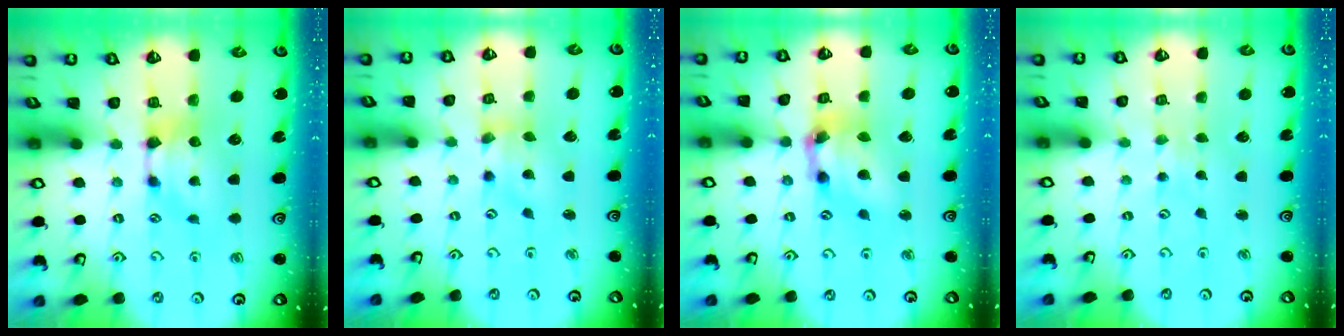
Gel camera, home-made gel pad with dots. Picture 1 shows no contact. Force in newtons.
{"total": 1.3, "press": 0.3, "slide": 1.2}
{"total": 7.6, "press": 7.2, "slide": 2.3}
{"total": 4.5, "press": 4.5, "slide": 0.1}